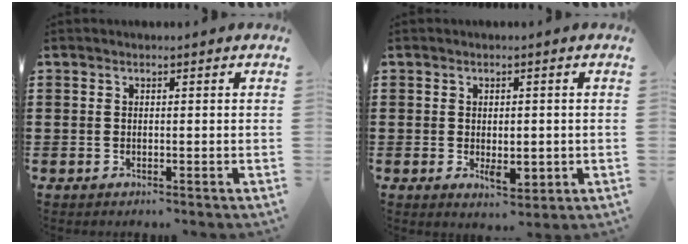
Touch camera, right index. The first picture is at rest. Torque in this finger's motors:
{"motor_torque": [0.02, -0.01, 0.19, 0.05]}